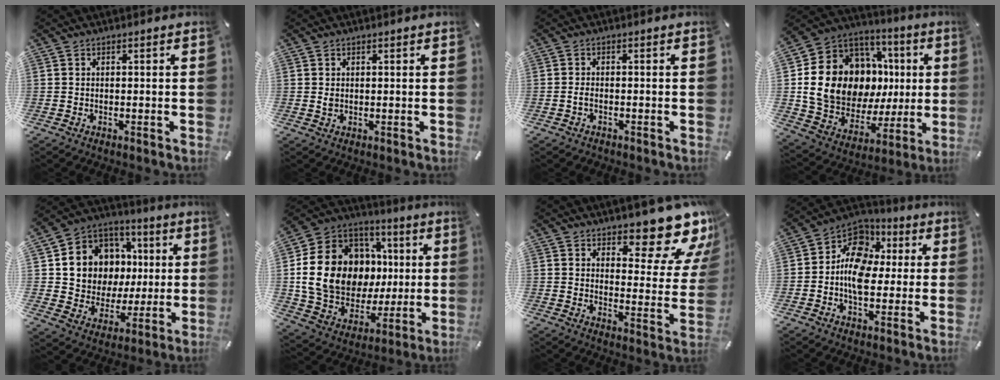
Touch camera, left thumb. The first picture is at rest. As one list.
[{"total": 1.0, "force": [0.3, 0.8, 0.5], "torque": [-0.004, -0.001, 0.005]}, {"total": 1.7, "force": [-0.7, 1.0, 1.1], "torque": [-0.022, 0.004, -0.014]}, {"total": 18.6, "force": [1.9, 15.1, 10.6], "torque": [-0.208, -0.020, 0.050]}, {"total": 12.8, "force": [2.0, 12.1, 3.7], "torque": [-0.061, -0.014, 0.053]}, {"total": 20.0, "force": [1.1, 16.5, 11.4], "torque": [-0.236, 0.001, 0.031]}, {"total": 15.0, "force": [11.9, 5.5, 7.3], "torque": [-0.081, -0.110, 0.195]}, {"total": 11.9, "force": [-0.9, 9.0, 7.6], "torque": [-0.140, 0.009, -0.017]}]